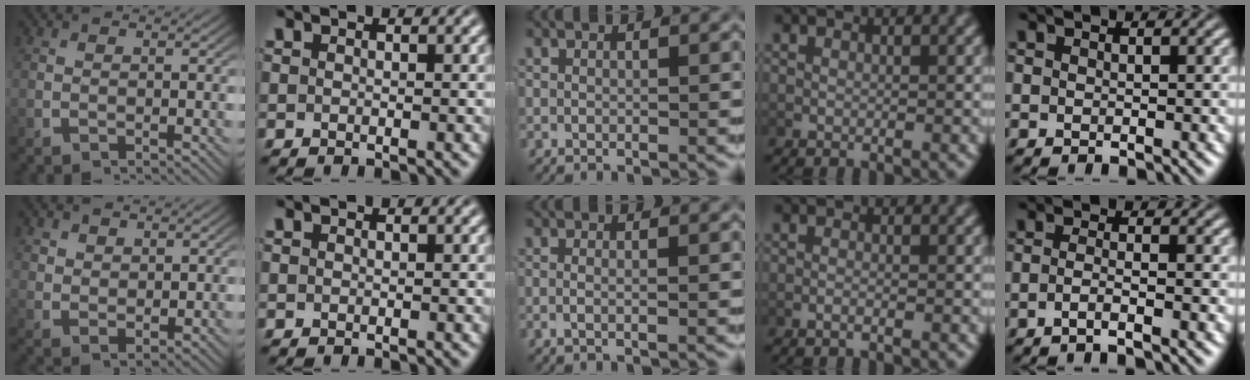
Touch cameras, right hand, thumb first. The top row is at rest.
{"thumb": {"total": 2.4, "force": [2.0, 1.0, 0.9], "torque": [-0.014, -0.007, 0.048]}, "middle": {"total": 1.0, "force": [-0.5, -0.1, 0.8], "torque": [-0.021, -0.006, -0.007]}, "ring": {"total": 0.9, "force": [-0.8, 0.1, 0.4], "torque": [-0.012, 0.000, -0.015]}, "little": {"total": 2.3, "force": [-1.7, -1.0, 1.3], "torque": [-0.027, -0.013, -0.025]}}